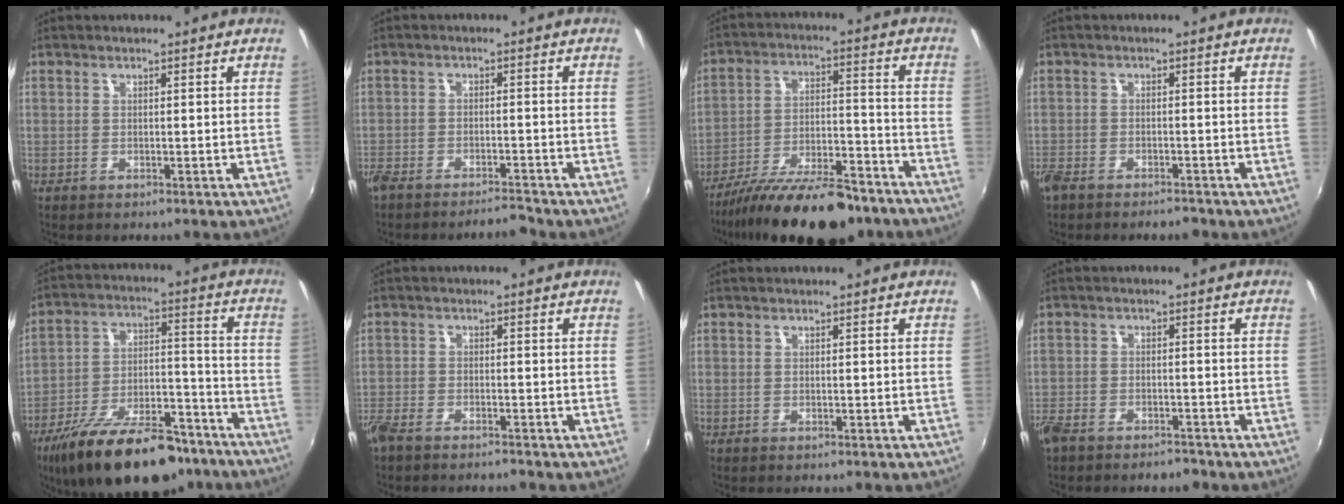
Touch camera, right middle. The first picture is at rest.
{"total": 5.2, "force": [-4.9, 0.7, 1.5], "torque": [-0.049, -0.007, -0.086]}
{"total": 20.1, "force": [-15.9, 5.8, 11.0], "torque": [-0.196, -0.029, -0.244]}
{"total": 5.7, "force": [-4.8, 2.1, 2.4], "torque": [-0.075, -0.018, -0.085]}
{"total": 23.7, "force": [-17.2, 9.4, 13.4], "torque": [-0.237, -0.011, -0.256]}
{"total": 5.5, "force": [-4.6, 1.6, 2.4], "torque": [-0.072, -0.021, -0.091]}
{"total": 0.0}
{"total": 8.1, "force": [-6.5, 3.8, 3.2], "torque": [-0.098, -0.017, -0.111]}